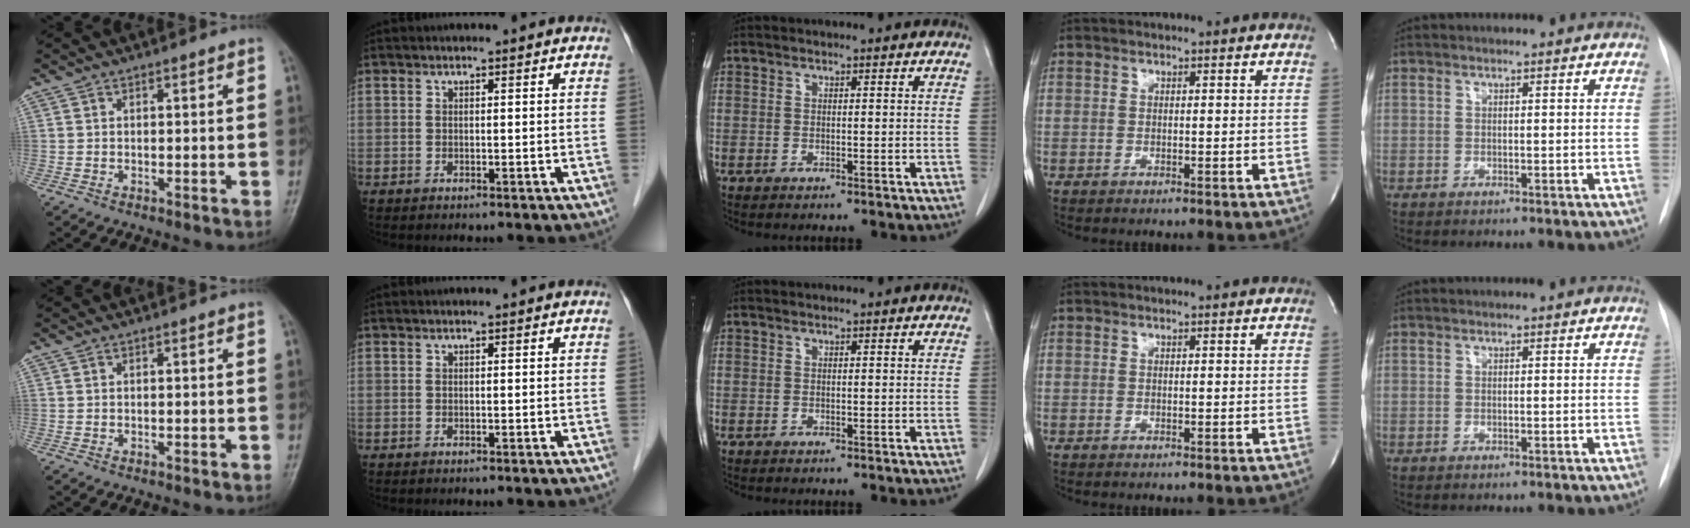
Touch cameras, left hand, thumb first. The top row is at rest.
{}